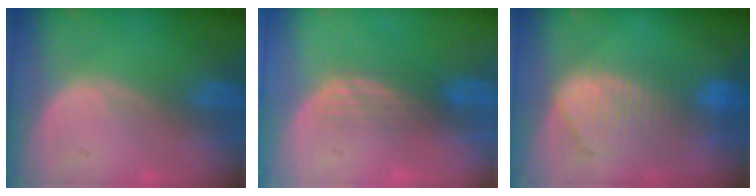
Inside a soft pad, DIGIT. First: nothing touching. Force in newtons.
{"total": 2.9, "press": 2.5, "slide": 1.5}
{"total": 9.1, "press": 8.0, "slide": 4.3}